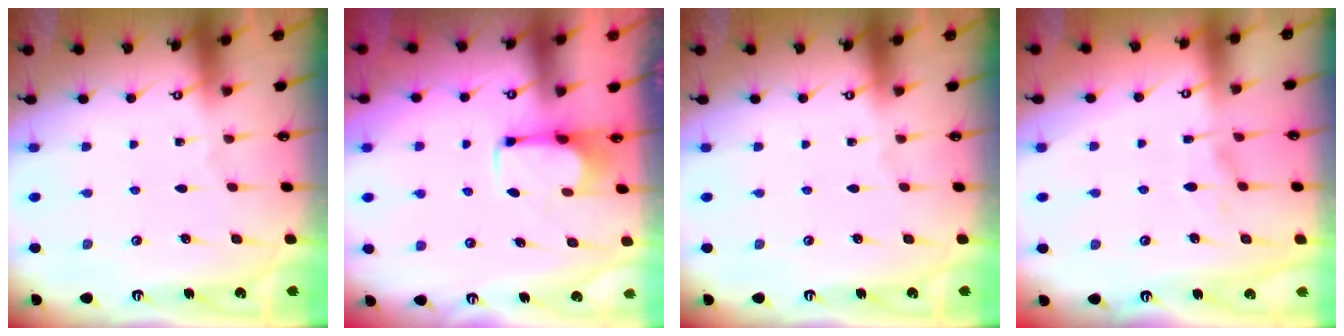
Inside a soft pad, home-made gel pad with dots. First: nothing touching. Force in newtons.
{"total": 2.8, "press": 2.7, "slide": 0.9}
{"total": 0.0}
{"total": 2.0, "press": 1.7, "slide": 1.0}